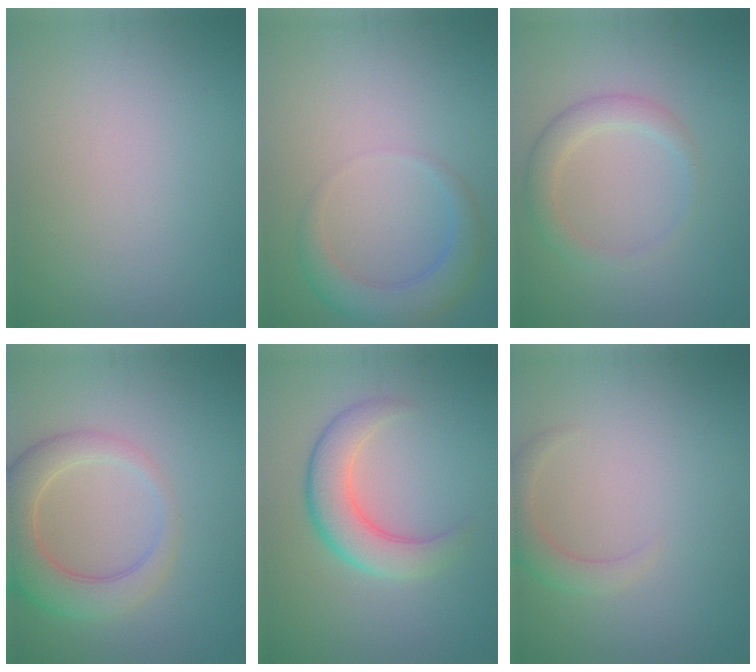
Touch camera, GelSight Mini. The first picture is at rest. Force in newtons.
{"total": 3.5, "press": 3.5, "slide": 0.3}
{"total": 2.6, "press": 2.6, "slide": 0.4}
{"total": 5.6, "press": 5.6, "slide": 0.8}
{"total": 4.7, "press": 4.7, "slide": 0.4}
{"total": 2.2, "press": 2.2, "slide": 0.2}